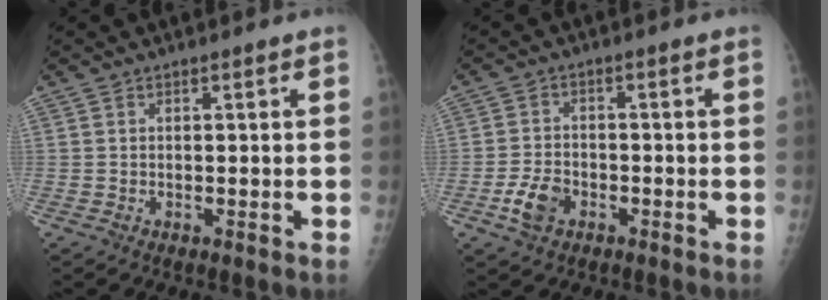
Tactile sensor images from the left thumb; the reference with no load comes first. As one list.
[{"total": 5.1, "force": [-2.3, 3.3, 3.1], "torque": [-0.060, 0.013, -0.044]}]